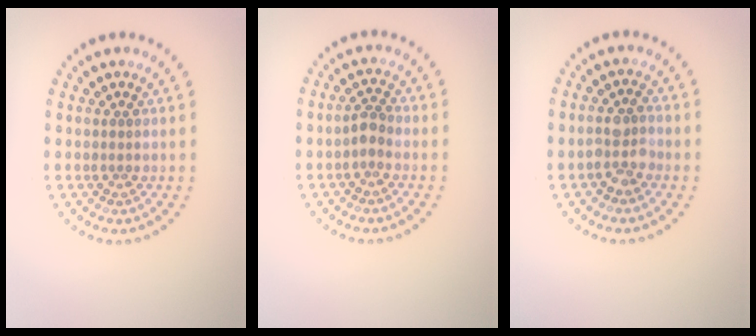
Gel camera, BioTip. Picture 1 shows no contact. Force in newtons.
{"total": 1.5, "press": 1.4, "slide": 0.7}
{"total": 2.3, "press": 2.1, "slide": 1.0}